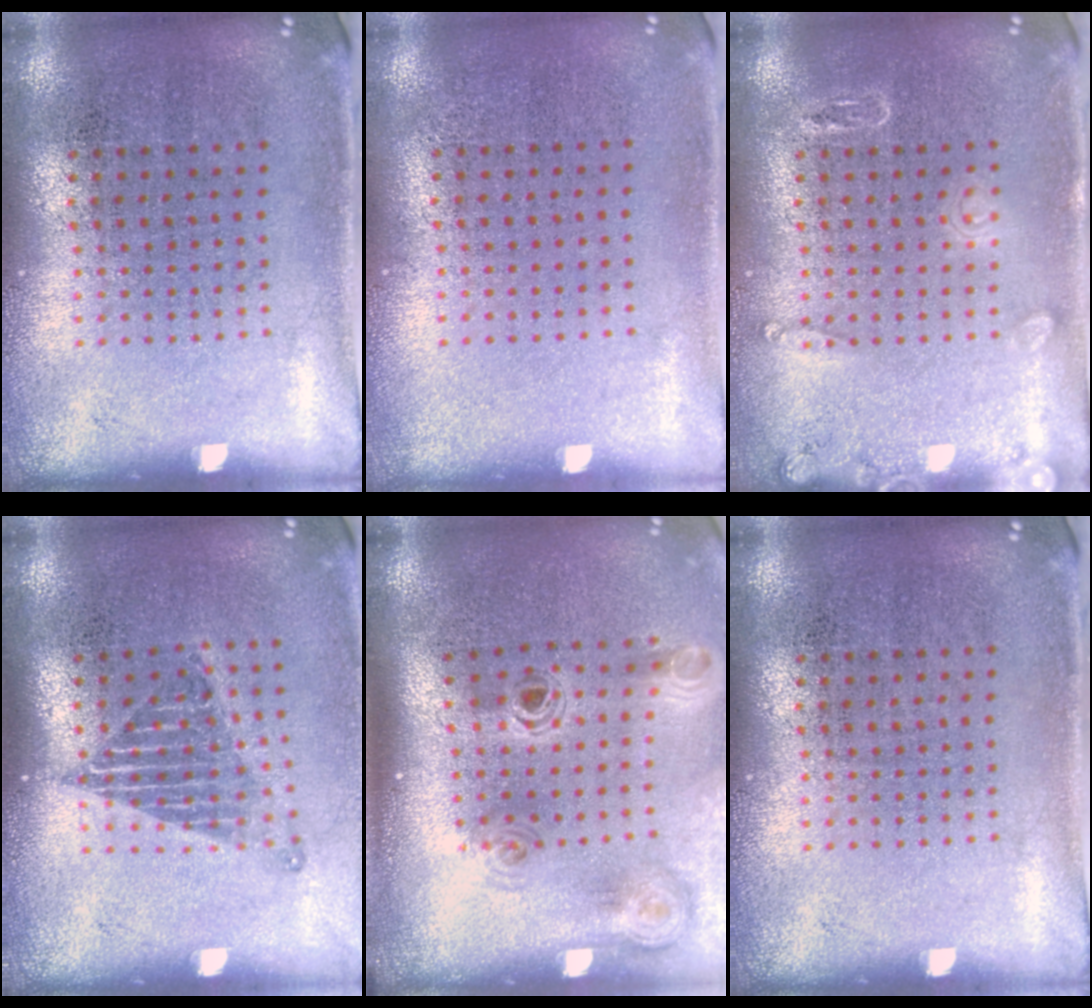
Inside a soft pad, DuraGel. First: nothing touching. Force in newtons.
{"total": 0.0}
{"total": 1.8, "press": 1.8, "slide": 0.2}
{"total": 1.5, "press": 1.2, "slide": 0.9}
{"total": 1.4, "press": 1.2, "slide": 0.8}
{"total": 0.0}